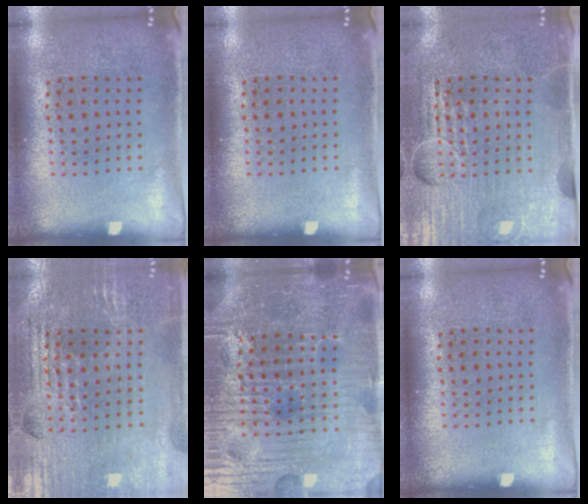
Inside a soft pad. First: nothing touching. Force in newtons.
{"total": 0.0}
{"total": 4.3, "press": 4.1, "slide": 1.4}
{"total": 2.8, "press": 2.8, "slide": 0.4}
{"total": 6.2, "press": 5.7, "slide": 2.4}
{"total": 0.0}